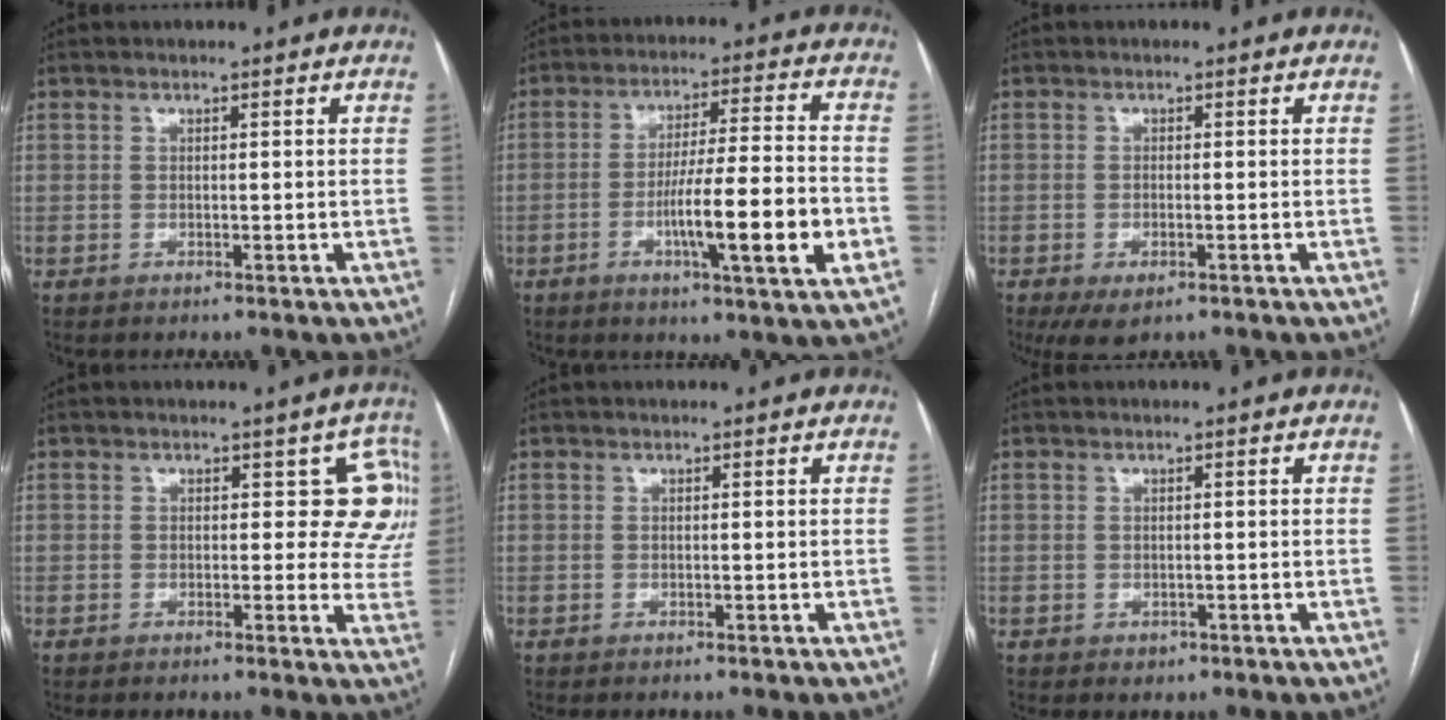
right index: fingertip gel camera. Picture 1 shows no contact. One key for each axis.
{"total": 13.8, "fx": -3.9, "fy": 0.4, "fz": 13.2, "tx": -0.220, "ty": -0.004, "tz": -0.063}
{"total": 4.4, "fx": -2.4, "fy": 1.8, "fz": 3.2, "tx": -0.060, "ty": -0.010, "tz": -0.033}
{"total": 7.4, "fx": 2.1, "fy": 4.4, "fz": 5.5, "tx": -0.022, "ty": 0.011, "tz": 0.014}
{"total": 0.0}
{"total": 1.0, "fx": -0.3, "fy": 0.9, "fz": 0.3, "tx": -0.006, "ty": 0.002, "tz": -0.001}